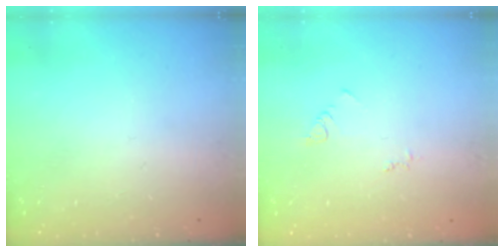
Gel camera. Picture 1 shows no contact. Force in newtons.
{"total": 2.9, "press": 2.9, "slide": 0.4}